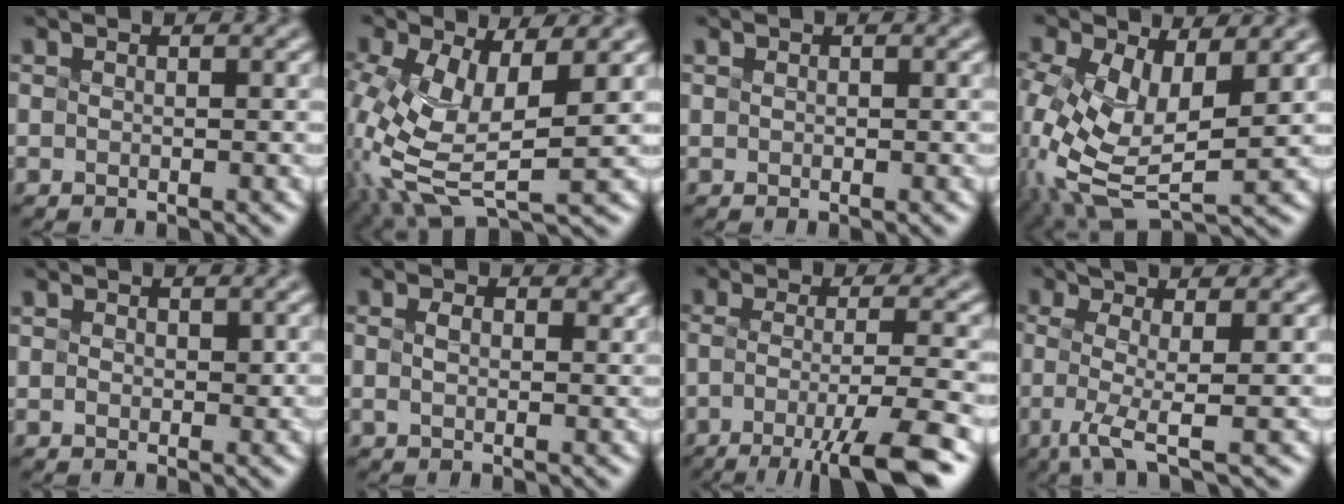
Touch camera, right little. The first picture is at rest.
{"total": 5.9, "force": [-1.8, 2.4, 5.1], "torque": [-0.151, -0.031, -0.002]}
{"total": 0.8, "force": [-0.2, -0.5, -0.7], "torque": [0.001, -0.006, 0.008]}
{"total": 7.1, "force": [-1.5, 3.7, 5.9], "torque": [-0.167, -0.035, 0.005]}
{"total": 1.2, "force": [-0.6, -0.7, -0.8], "torque": [0.000, -0.014, 0.023]}
{"total": 0.9, "force": [-0.6, -0.5, -0.5], "torque": [-0.011, -0.011, 0.018]}
{"total": 6.5, "force": [-4.3, 0.0, 4.8], "torque": [-0.081, -0.022, -0.049]}
{"total": 3.2, "force": [-1.7, -0.5, 2.7], "torque": [-0.071, -0.014, -0.006]}